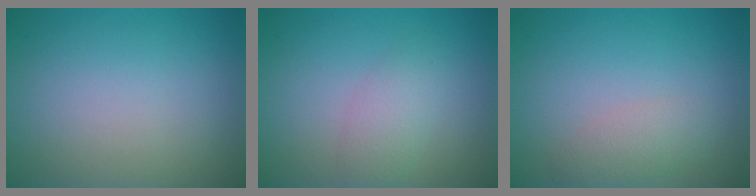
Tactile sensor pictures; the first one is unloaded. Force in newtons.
{"total": 2.3, "press": 2.3, "slide": 0.1}
{"total": 2.0, "press": 2.0, "slide": 0.0}